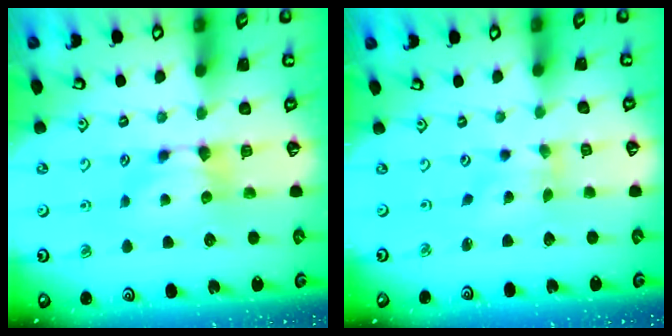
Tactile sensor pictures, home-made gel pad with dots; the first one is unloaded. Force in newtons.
{"total": 1.3, "press": 0.6, "slide": 1.2}